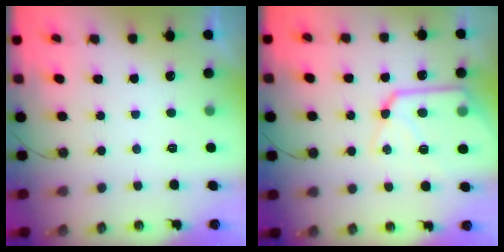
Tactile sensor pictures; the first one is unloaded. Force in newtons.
{"total": 14.7, "press": 14.6, "slide": 1.4}